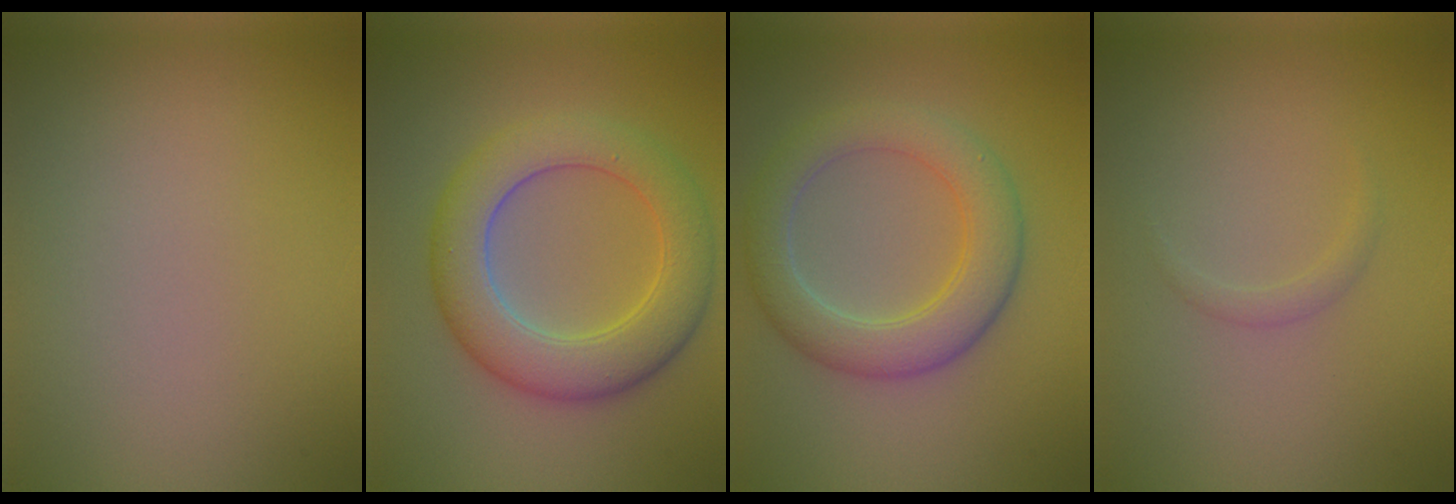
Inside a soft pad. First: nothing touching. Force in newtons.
{"total": 7.1, "press": 7.0, "slide": 0.1}
{"total": 5.6, "press": 5.6, "slide": 0.7}
{"total": 0.9, "press": 0.9, "slide": 0.0}